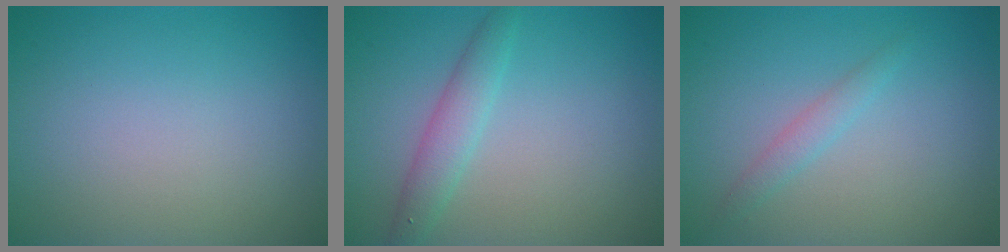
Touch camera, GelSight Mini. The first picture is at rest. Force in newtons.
{"total": 2.5, "press": 2.5, "slide": 0.2}
{"total": 1.3, "press": 1.3, "slide": 0.1}